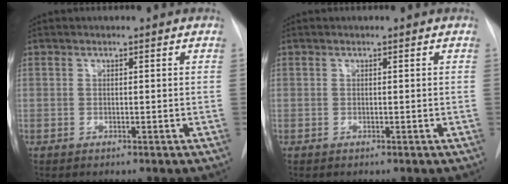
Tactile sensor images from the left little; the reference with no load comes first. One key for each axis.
{"total": 0.0}